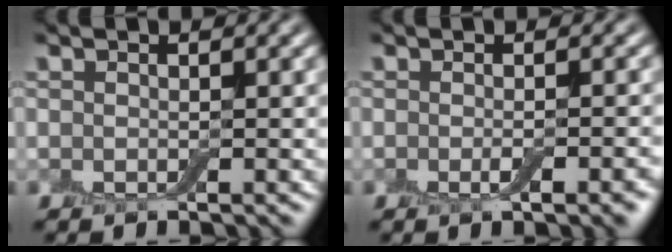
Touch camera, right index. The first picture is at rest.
{"total": 2.8, "force": [-1.0, 0.7, 2.5], "torque": [-0.033, -0.003, -0.016]}